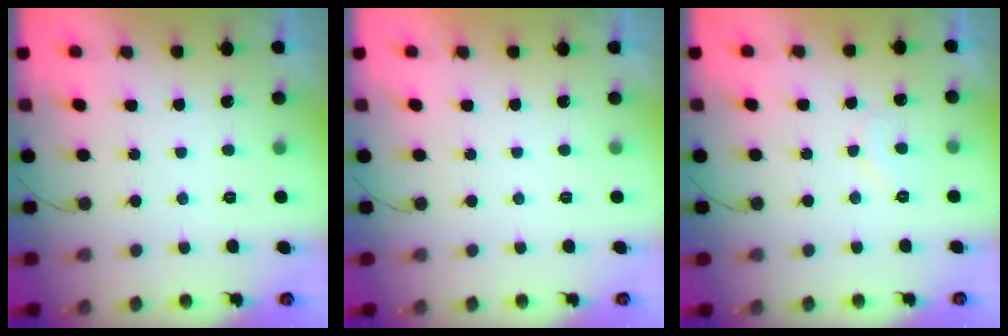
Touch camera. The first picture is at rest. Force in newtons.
{"total": 1.6, "press": 1.6, "slide": 0.0}
{"total": 6.2, "press": 6.1, "slide": 0.6}